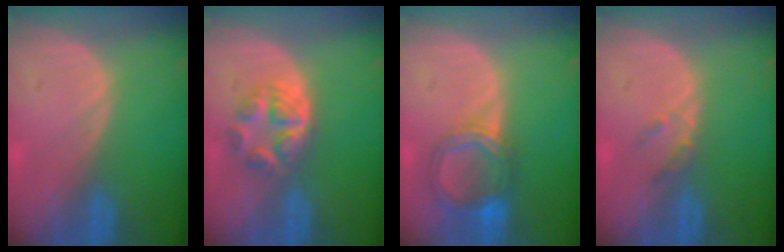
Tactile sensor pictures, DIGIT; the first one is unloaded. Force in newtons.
{"total": 6.3, "press": 5.3, "slide": 3.4}
{"total": 6.2, "press": 5.7, "slide": 2.5}
{"total": 2.0, "press": 1.8, "slide": 0.9}